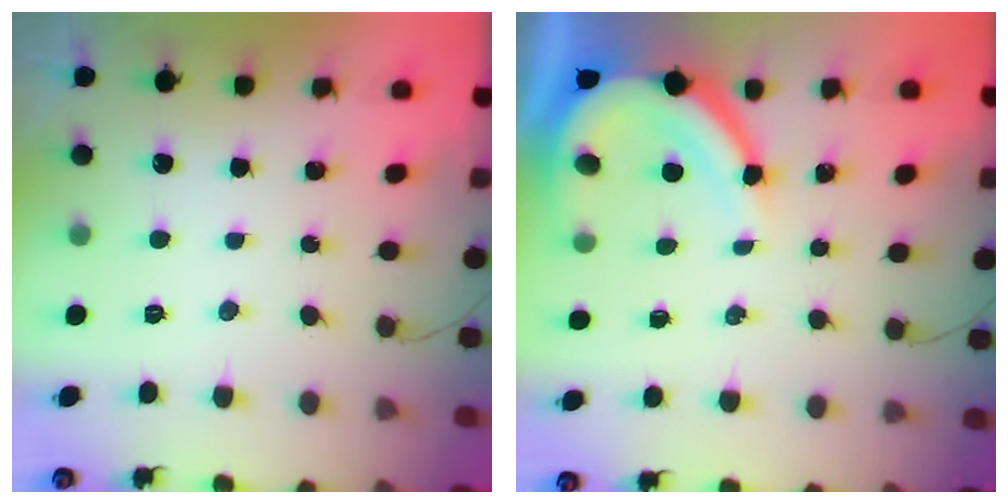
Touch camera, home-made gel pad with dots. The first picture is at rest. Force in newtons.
{"total": 10.3, "press": 10.2, "slide": 1.1}